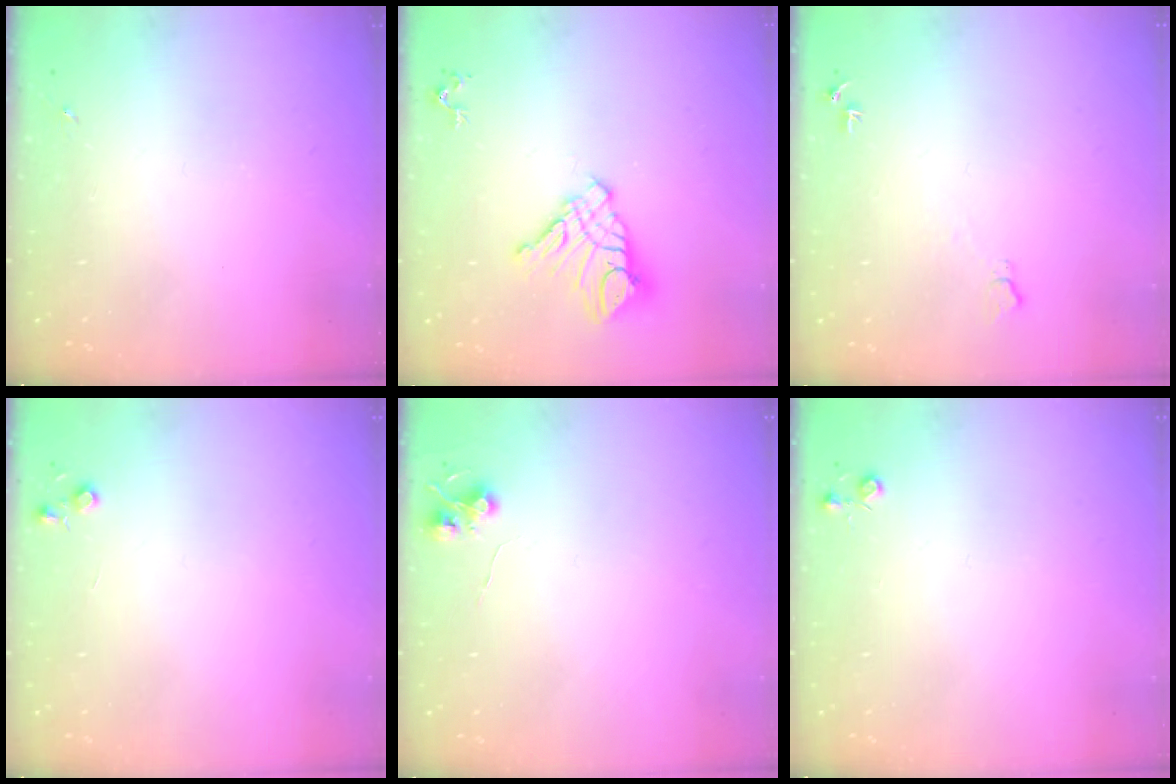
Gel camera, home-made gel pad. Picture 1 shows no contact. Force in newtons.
{"total": 12.8, "press": 12.7, "slide": 1.4}
{"total": 5.8, "press": 5.8, "slide": 0.7}
{"total": 4.4, "press": 4.3, "slide": 0.5}
{"total": 5.5, "press": 5.5, "slide": 0.5}
{"total": 3.7, "press": 3.7, "slide": 0.5}